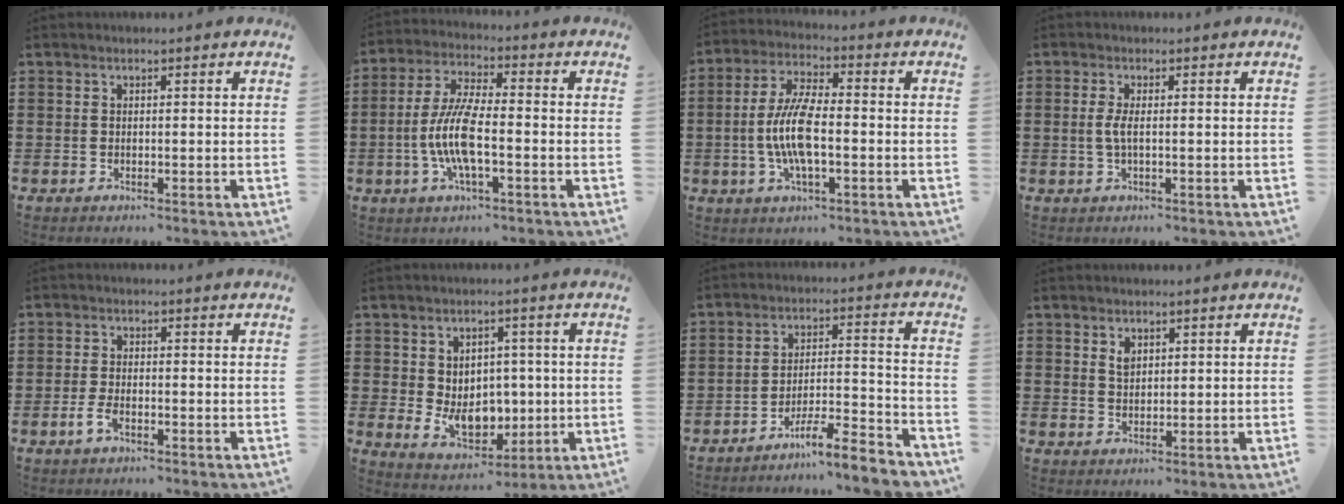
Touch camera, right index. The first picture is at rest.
{"total": 8.9, "force": [-2.1, 2.6, 8.2], "torque": [-0.186, -0.014, -0.046]}
{"total": 9.3, "force": [-1.4, 3.1, 8.6], "torque": [-0.196, -0.012, -0.033]}
{"total": 2.5, "force": [-0.2, 0.4, 2.4], "torque": [-0.061, -0.007, -0.009]}
{"total": 2.6, "force": [-1.3, 1.1, 2.0], "torque": [-0.051, -0.004, -0.028]}
{"total": 7.2, "force": [-0.2, 5.8, 4.4], "torque": [-0.072, 0.008, -0.002]}
{"total": 7.2, "force": [-6.4, 0.3, 3.2], "torque": [-0.048, 0.004, -0.121]}
{"total": 2.0, "force": [1.2, 1.2, 1.0], "torque": [-0.015, -0.001, 0.021]}